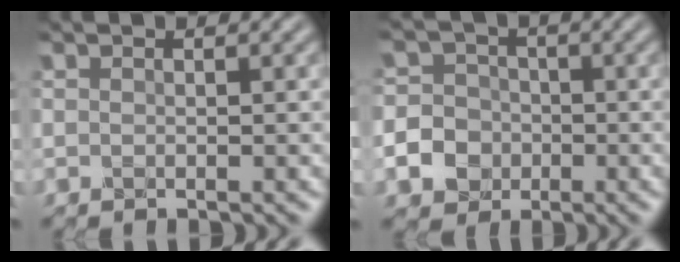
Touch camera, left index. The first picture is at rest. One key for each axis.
{"total": 7.4, "fx": -3.0, "fy": 6.6, "fz": 1.6, "tx": -0.029, "ty": -0.016, "tz": -0.077}